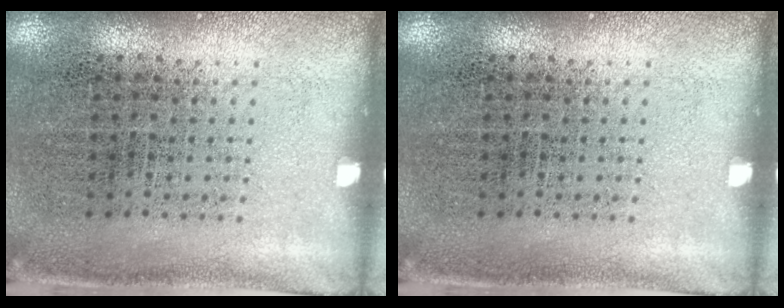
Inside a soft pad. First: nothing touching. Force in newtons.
{"total": 0.0}